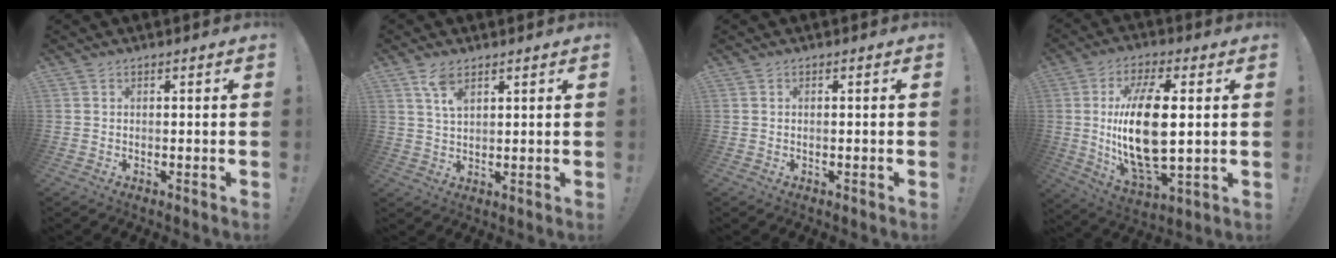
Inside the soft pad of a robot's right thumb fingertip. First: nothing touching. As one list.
[{"total": 5.5, "force": [3.4, 2.4, 3.6], "torque": [-0.063, -0.013, 0.060]}, {"total": 0.0}, {"total": 19.6, "force": [1.9, 8.1, 17.7], "torque": [-0.345, -0.015, 0.028]}]